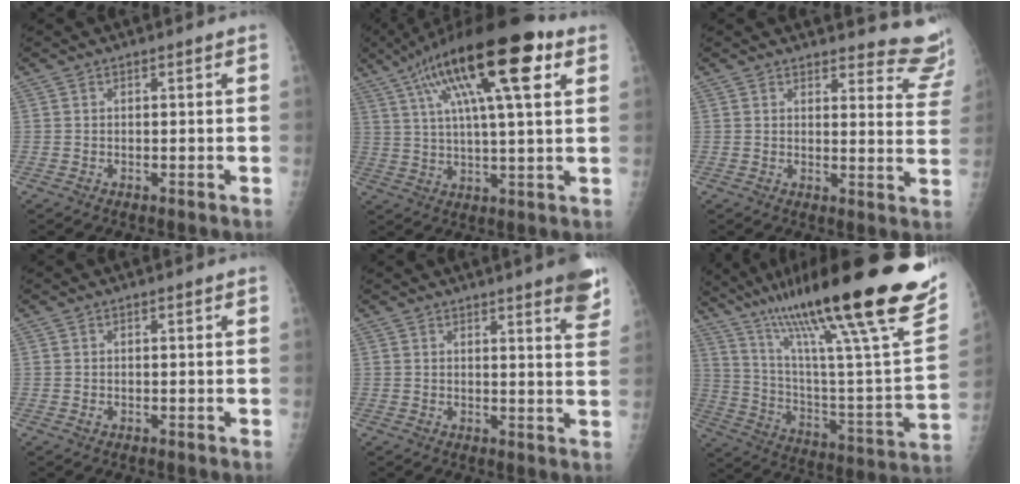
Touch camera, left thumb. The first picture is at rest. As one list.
[{"total": 22.5, "force": [10.0, 5.7, 19.4], "torque": [-0.325, 0.012, 0.160]}, {"total": 11.4, "force": [11.1, 2.1, 1.2], "torque": [0.027, -0.113, 0.095]}, {"total": 0.8, "force": [0.2, 0.4, 0.6], "torque": [-0.007, 0.002, 0.006]}, {"total": 7.7, "force": [5.1, 1.0, 5.6], "torque": [-0.050, -0.023, 0.052]}, {"total": 38.1, "force": [24.1, 5.7, 28.9], "torque": [-0.380, -0.053, 0.384]}]